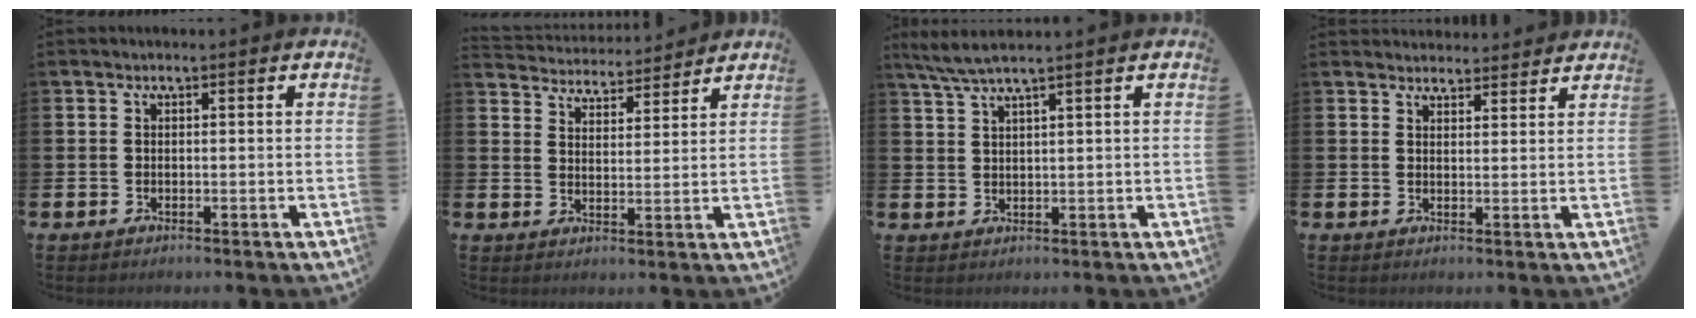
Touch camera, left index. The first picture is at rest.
{"total": 4.7, "force": [4.6, 0.6, -0.3], "torque": [-0.017, -0.034, 0.082]}
{"total": 3.7, "force": [3.1, -0.4, 2.0], "torque": [-0.052, -0.004, 0.057]}
{"total": 3.0, "force": [2.9, 0.6, -0.2], "torque": [0.007, -0.017, 0.051]}